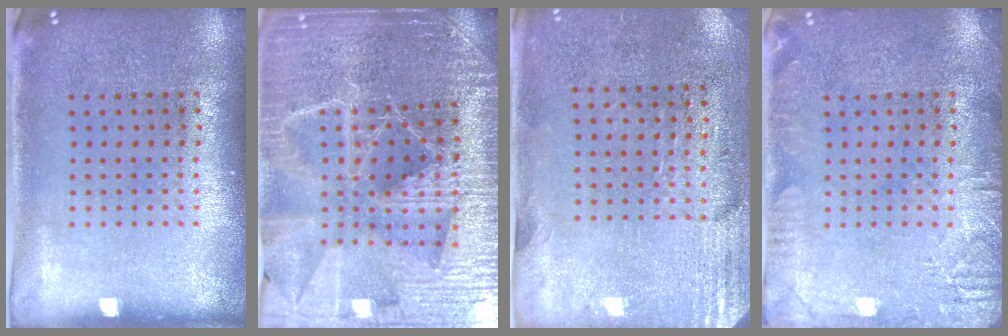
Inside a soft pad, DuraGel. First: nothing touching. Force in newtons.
{"total": 4.9, "press": 4.5, "slide": 2.0}
{"total": 2.8, "press": 2.4, "slide": 1.4}
{"total": 2.6, "press": 2.5, "slide": 0.4}